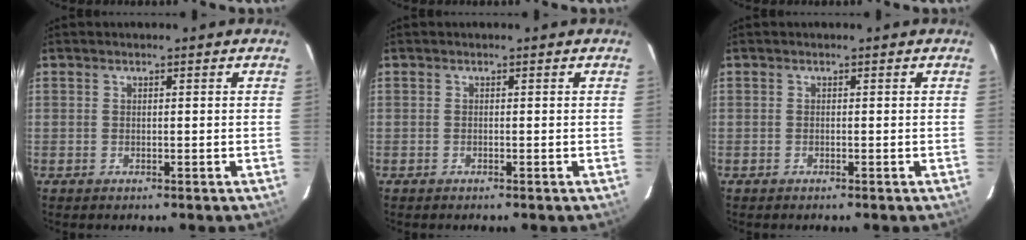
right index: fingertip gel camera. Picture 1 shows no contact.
{"total": 0.0}
{"total": 0.0}